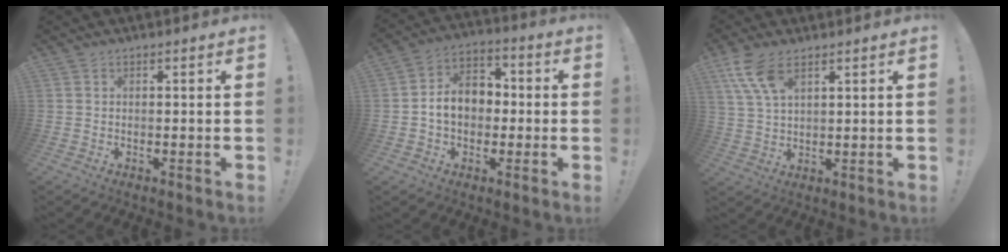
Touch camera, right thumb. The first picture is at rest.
{"total": 11.4, "force": [-0.3, 8.7, 7.3], "torque": [-0.107, 0.014, 0.000]}
{"total": 9.1, "force": [5.3, 3.9, 6.3], "torque": [-0.120, -0.014, 0.103]}